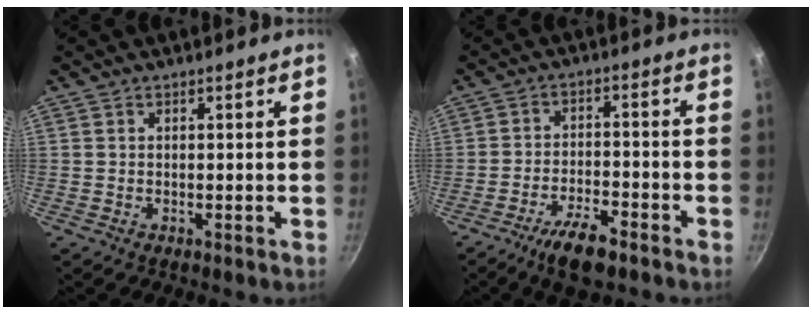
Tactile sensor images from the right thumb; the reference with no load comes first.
{"total": 8.4, "force": [-5.7, 2.6, 5.7], "torque": [-0.101, 0.033, -0.097]}